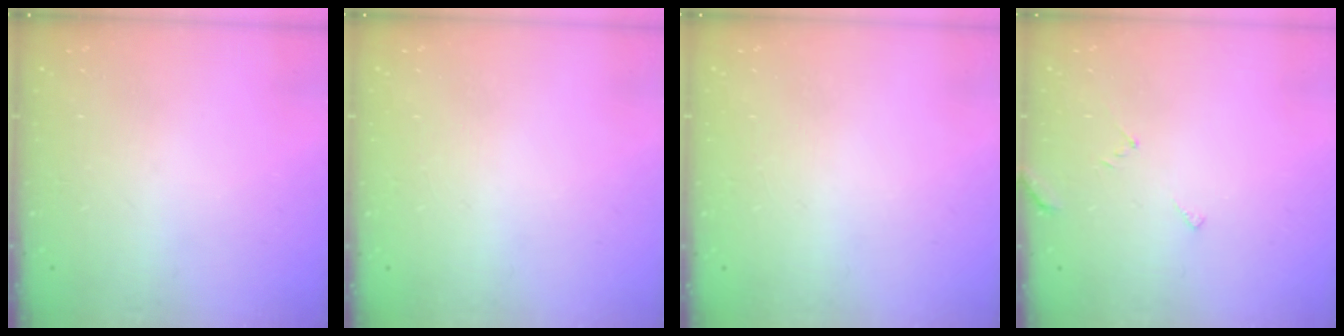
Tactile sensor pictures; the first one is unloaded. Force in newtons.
{"total": 2.0, "press": 2.0, "slide": 0.1}
{"total": 2.0, "press": 2.0, "slide": 0.1}
{"total": 3.1, "press": 3.1, "slide": 0.2}